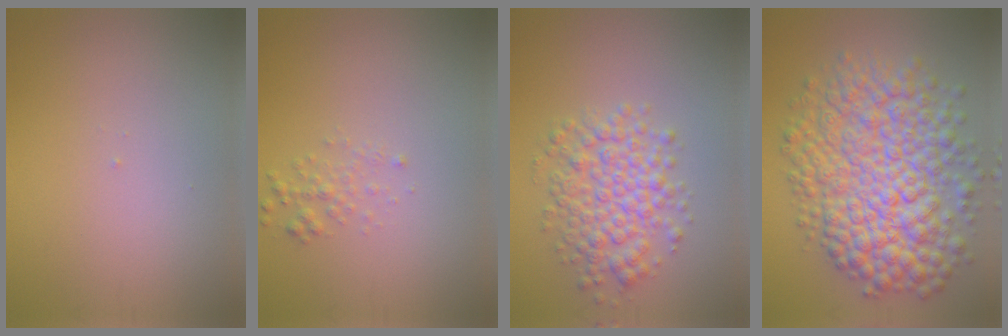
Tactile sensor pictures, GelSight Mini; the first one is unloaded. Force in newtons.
{"total": 1.2, "press": 1.2, "slide": 0.0}
{"total": 4.8, "press": 4.8, "slide": 0.1}
{"total": 11.0, "press": 11.0, "slide": 0.1}